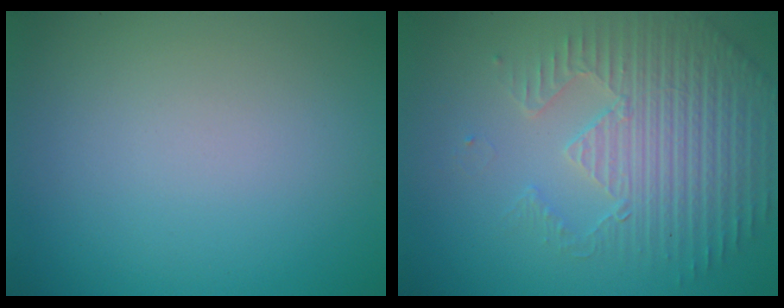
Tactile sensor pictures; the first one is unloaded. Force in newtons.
{"total": 4.4, "press": 4.2, "slide": 1.4}